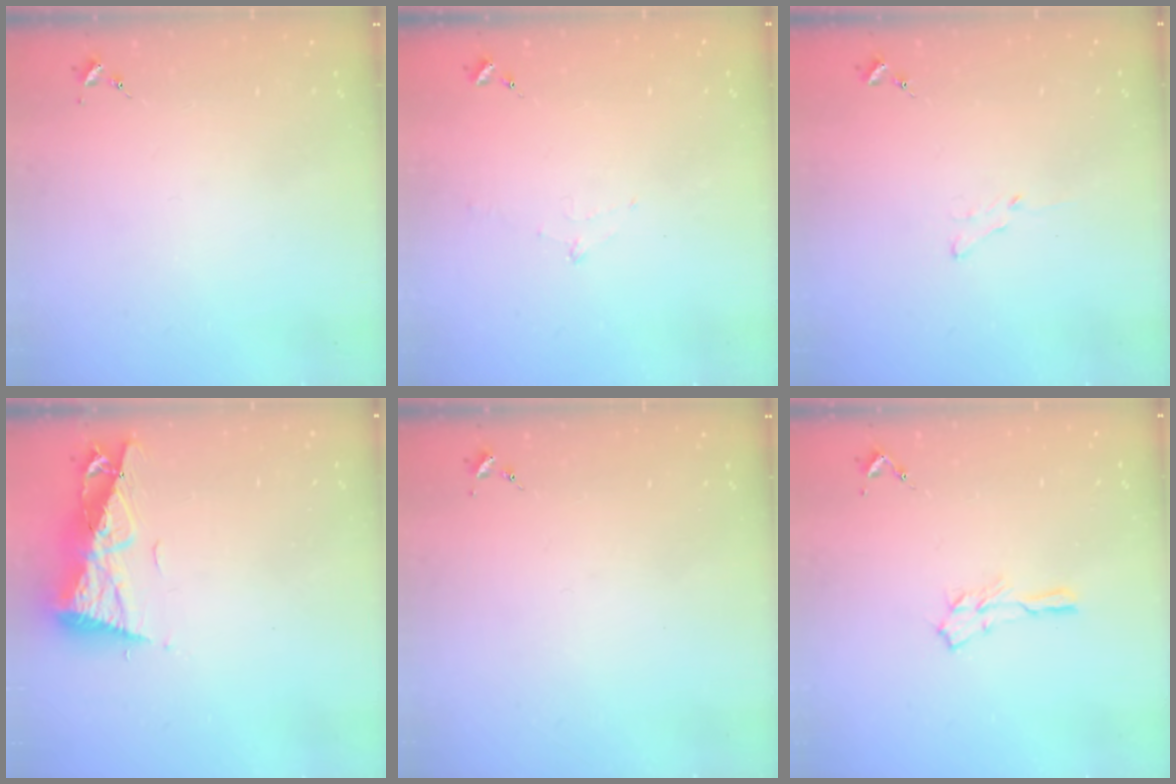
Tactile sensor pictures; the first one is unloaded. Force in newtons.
{"total": 6.7, "press": 6.7, "slide": 0.7}
{"total": 3.6, "press": 3.6, "slide": 0.4}
{"total": 10.4, "press": 10.3, "slide": 1.4}
{"total": 0.0}
{"total": 5.1, "press": 5.1, "slide": 0.6}